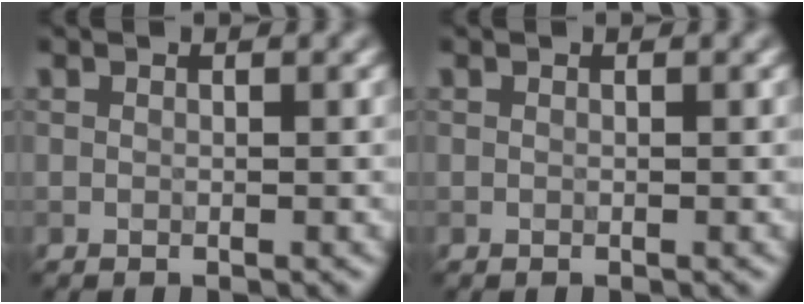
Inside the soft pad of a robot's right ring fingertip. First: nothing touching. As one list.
[{"total": 0.0}]